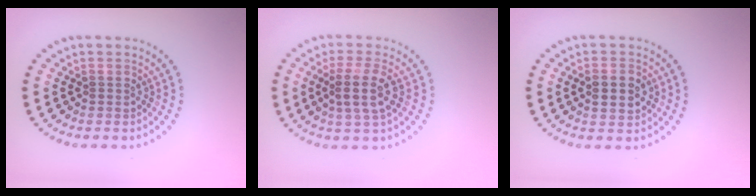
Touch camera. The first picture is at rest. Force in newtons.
{"total": 3.6, "press": 3.2, "slide": 1.6}
{"total": 3.8, "press": 3.8, "slide": 0.2}